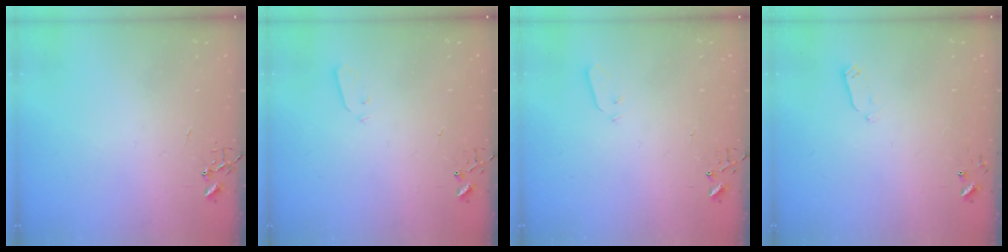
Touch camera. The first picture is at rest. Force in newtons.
{"total": 2.8, "press": 2.7, "slide": 0.4}
{"total": 2.9, "press": 2.8, "slide": 0.8}
{"total": 2.7, "press": 2.6, "slide": 0.4}